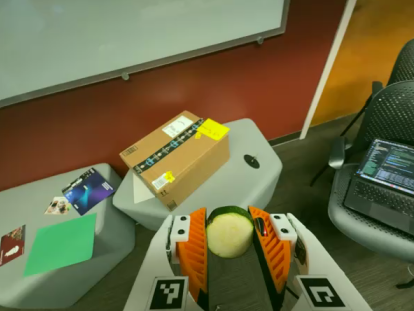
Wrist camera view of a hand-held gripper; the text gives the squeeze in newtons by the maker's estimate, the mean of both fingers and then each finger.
{"total": 11.7, "left": 12.3, "right": 11.2}